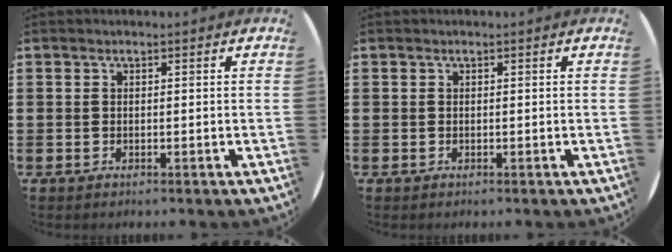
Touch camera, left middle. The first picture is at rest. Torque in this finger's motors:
{"motor_torque": [0.88, -1.00, 0.03, 0.02]}